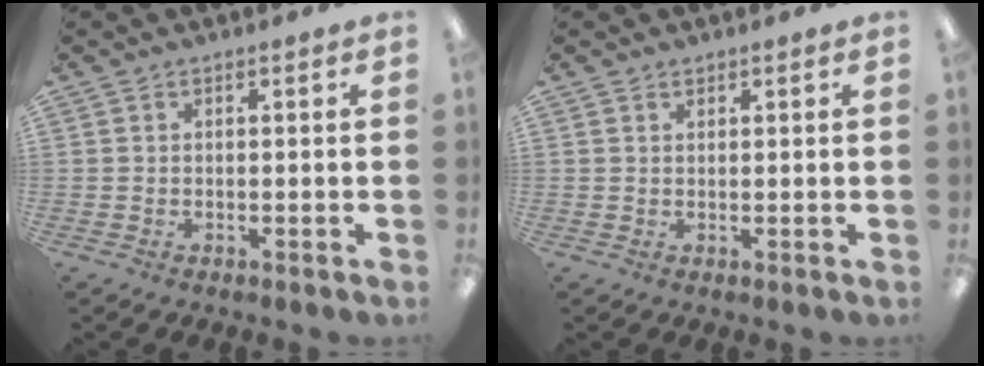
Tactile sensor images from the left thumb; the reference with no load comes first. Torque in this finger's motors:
{"motor_torque": [0.01, -0.16, -0.20, -0.19, 0.02]}